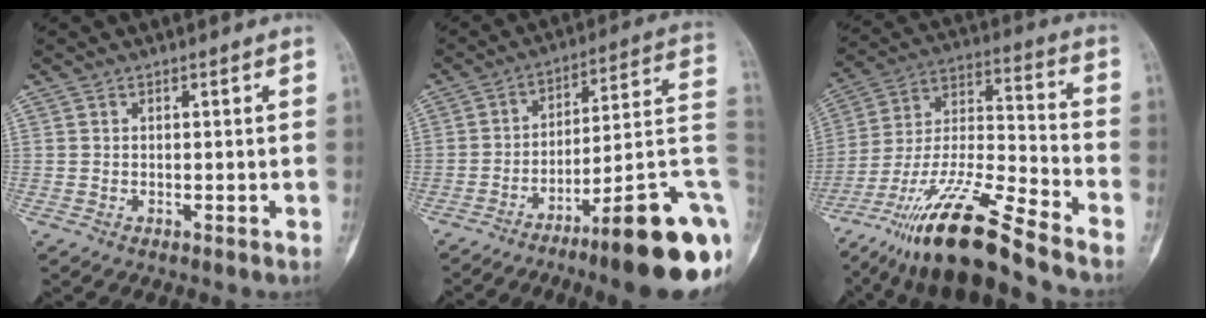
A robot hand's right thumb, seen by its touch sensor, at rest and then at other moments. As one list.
[{"total": 21.9, "force": [-9.7, 3.8, 19.2], "torque": [-0.189, 0.076, -0.137]}, {"total": 19.5, "force": [-14.6, 1.9, 12.7], "torque": [-0.267, 0.058, -0.269]}]